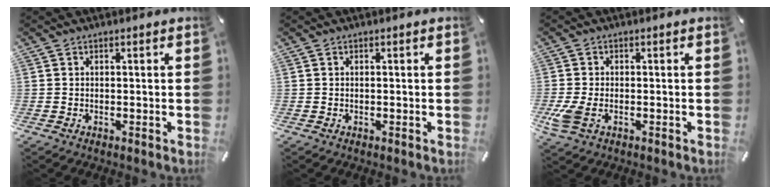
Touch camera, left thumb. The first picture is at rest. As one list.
[{"total": 0.0}, {"total": 5.2, "force": [-1.7, 3.1, 3.8], "torque": [-0.094, -0.004, -0.031]}]